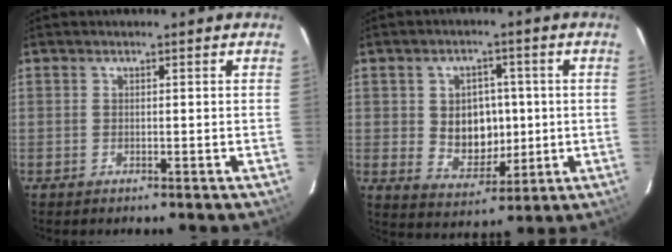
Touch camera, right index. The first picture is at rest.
{"total": 8.9, "force": [0.2, 7.2, 5.2], "torque": [-0.100, 0.005, 0.023]}